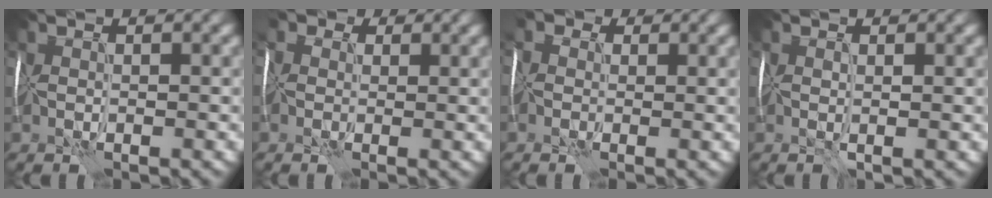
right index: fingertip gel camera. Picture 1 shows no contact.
{"total": 4.9, "force": [1.8, 3.7, 2.7], "torque": [-0.061, 0.023, -0.007]}
{"total": 3.8, "force": [0.8, 3.0, 2.2], "torque": [-0.056, 0.020, -0.015]}
{"total": 0.5, "force": [0.3, -0.2, 0.5], "torque": [-0.012, -0.001, 0.006]}